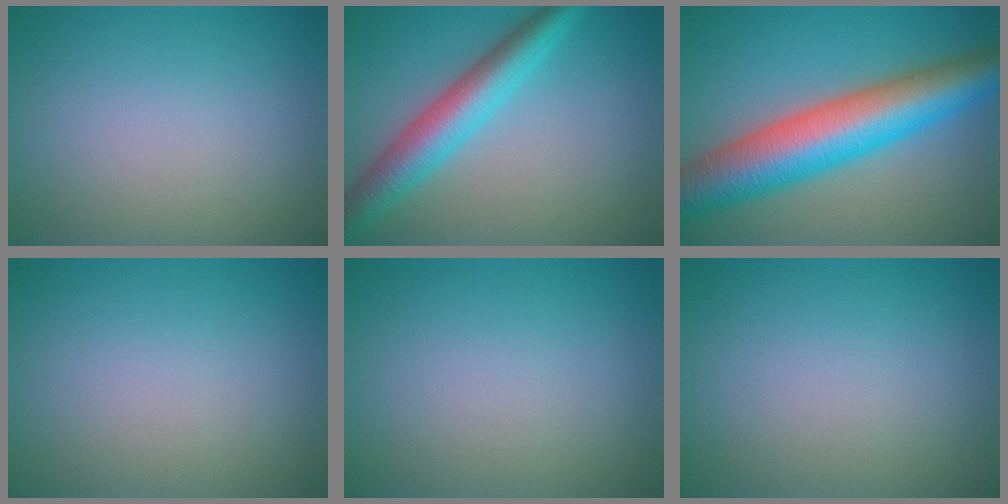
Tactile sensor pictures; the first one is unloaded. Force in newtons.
{"total": 5.8, "press": 5.8, "slide": 0.1}
{"total": 11.5, "press": 11.5, "slide": 0.3}
{"total": 0.0}
{"total": 0.0}
{"total": 0.0}